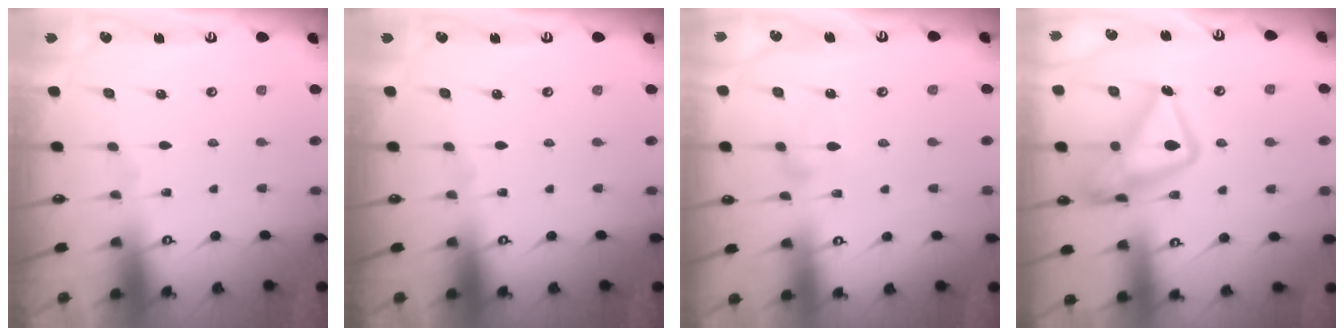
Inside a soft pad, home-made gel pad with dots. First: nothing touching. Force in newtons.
{"total": 0.0}
{"total": 6.1, "press": 6.1, "slide": 0.3}
{"total": 18.5, "press": 18.4, "slide": 1.6}